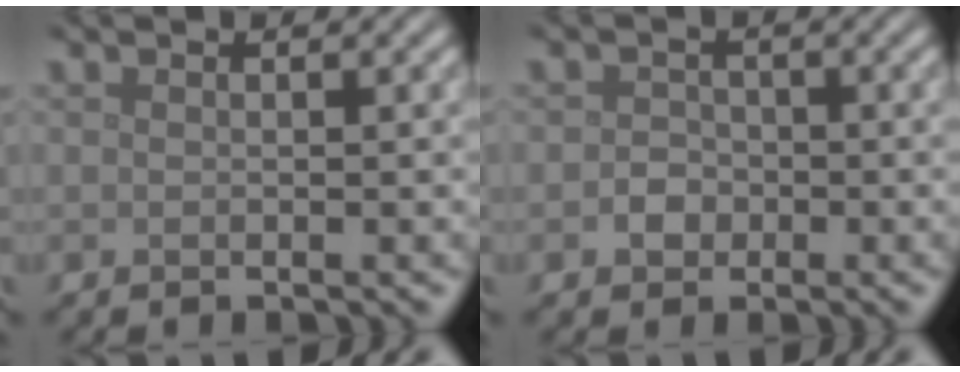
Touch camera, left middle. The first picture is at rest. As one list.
[{"total": 1.5, "force": [-0.5, 1.3, 0.5], "torque": [-0.003, 0.002, -0.014]}]